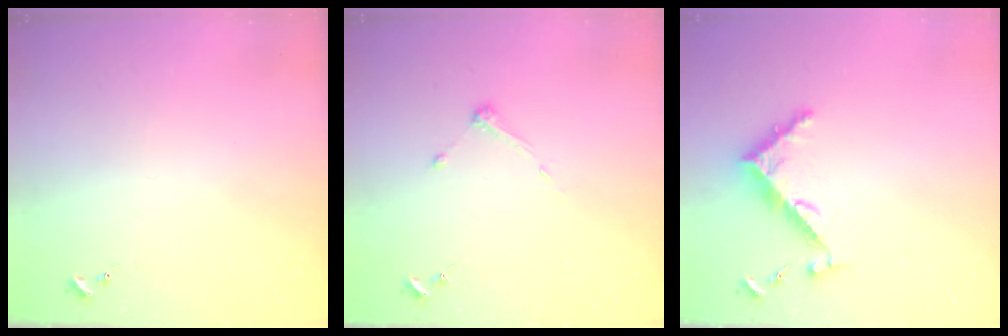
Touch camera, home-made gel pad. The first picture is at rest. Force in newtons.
{"total": 3.6, "press": 3.6, "slide": 0.4}
{"total": 7.0, "press": 7.0, "slide": 0.6}